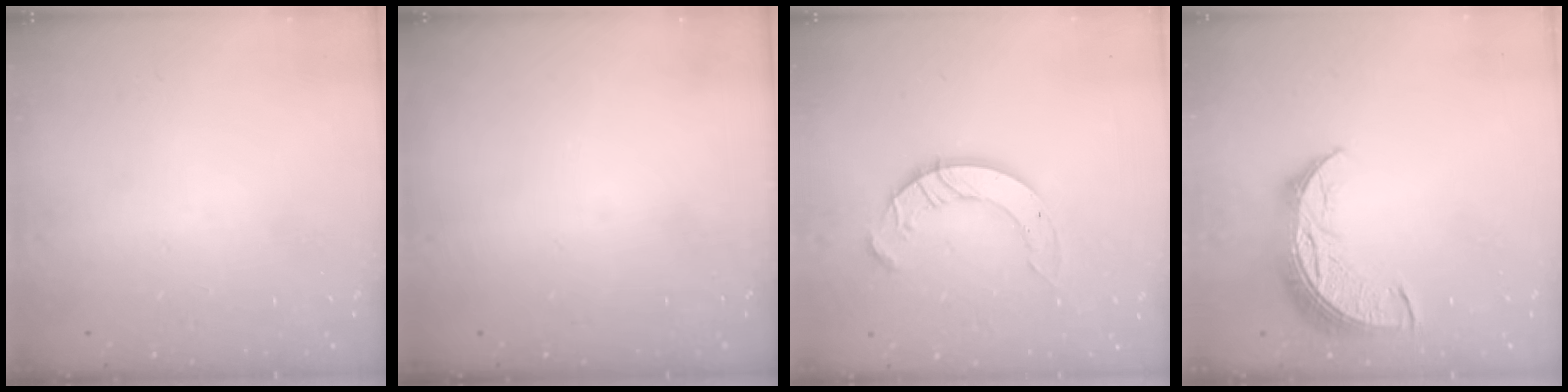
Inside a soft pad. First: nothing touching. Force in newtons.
{"total": 0.0}
{"total": 8.3, "press": 8.3, "slide": 0.8}
{"total": 11.2, "press": 11.1, "slide": 0.9}